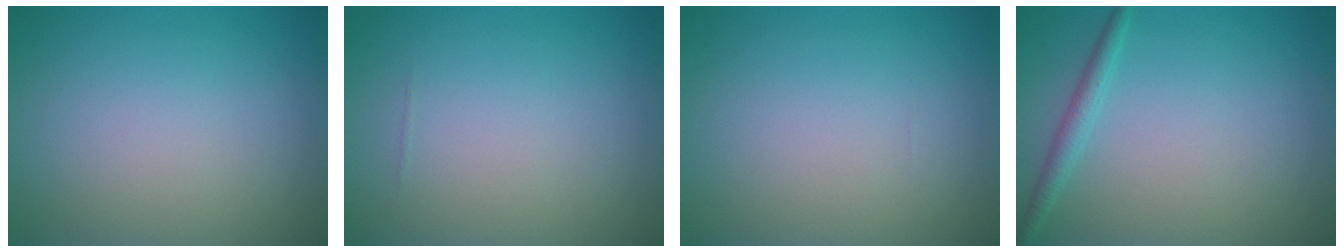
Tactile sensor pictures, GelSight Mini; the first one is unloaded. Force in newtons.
{"total": 0.0}
{"total": 0.0}
{"total": 1.6, "press": 1.6, "slide": 0.1}